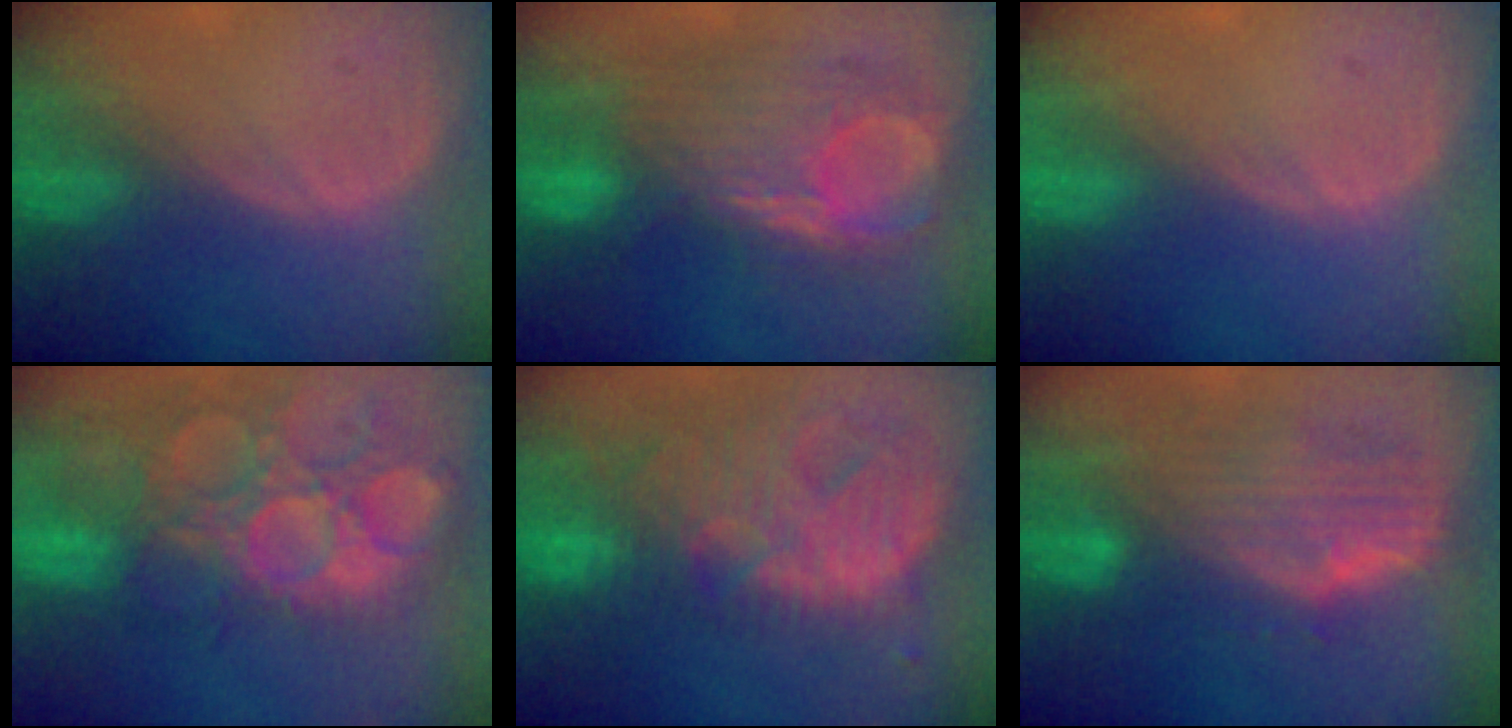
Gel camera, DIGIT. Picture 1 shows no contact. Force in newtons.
{"total": 9.9, "press": 9.6, "slide": 2.5}
{"total": 0.0}
{"total": 15.1, "press": 12.6, "slide": 8.3}
{"total": 13.8, "press": 11.7, "slide": 7.4}
{"total": 10.4, "press": 9.1, "slide": 5.0}